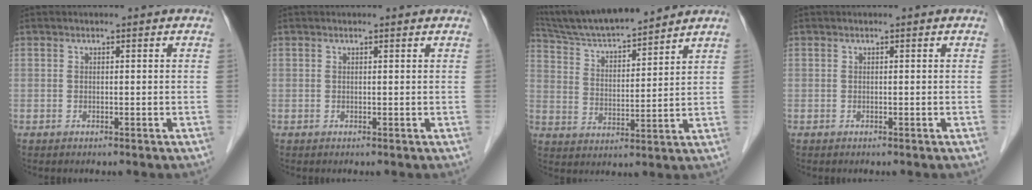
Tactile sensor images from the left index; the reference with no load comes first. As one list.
[{"total": 0.8, "force": [0.8, 0.0, 0.2], "torque": [-0.013, 0.004, 0.008]}, {"total": 14.5, "force": [13.3, 1.1, 5.6], "torque": [-0.102, 0.011, 0.232]}, {"total": 0.0}]